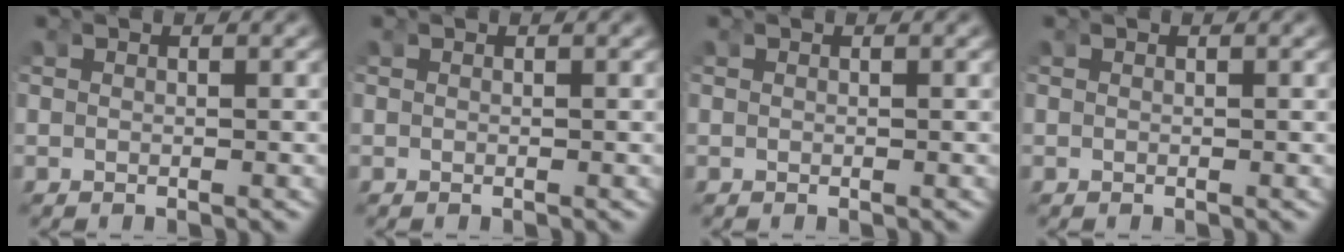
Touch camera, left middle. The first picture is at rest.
{"total": 0.0}
{"total": 0.0}
{"total": 0.0}